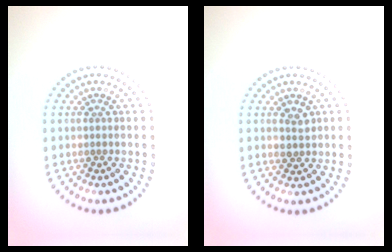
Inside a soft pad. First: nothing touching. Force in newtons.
{"total": 1.4, "press": 1.4, "slide": 0.4}